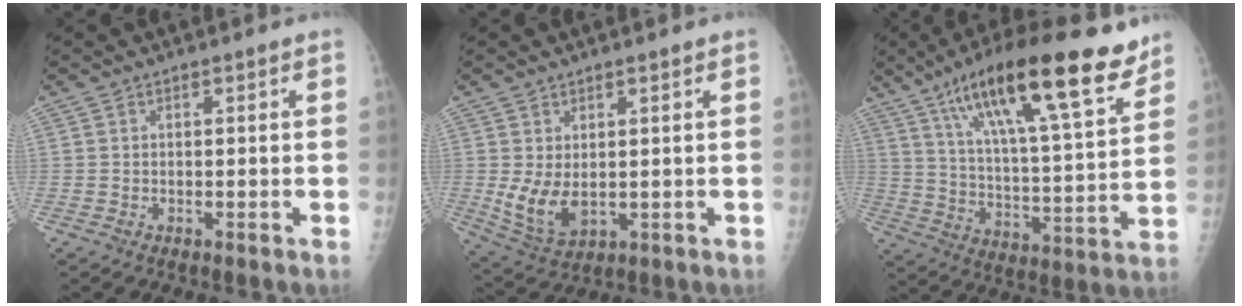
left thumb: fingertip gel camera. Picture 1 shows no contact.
{"total": 7.0, "force": [0.4, 4.0, 5.7], "torque": [-0.102, -0.016, 0.025]}
{"total": 24.8, "force": [15.4, 5.9, 18.4], "torque": [-0.282, -0.044, 0.252]}